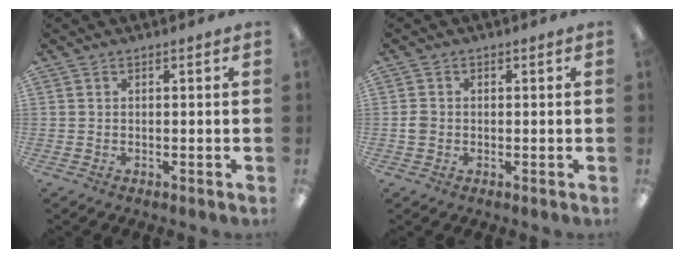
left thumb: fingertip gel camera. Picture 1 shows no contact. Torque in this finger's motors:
{"motor_torque": [0.15, 0.13, 0.20, -0.14, -0.01]}